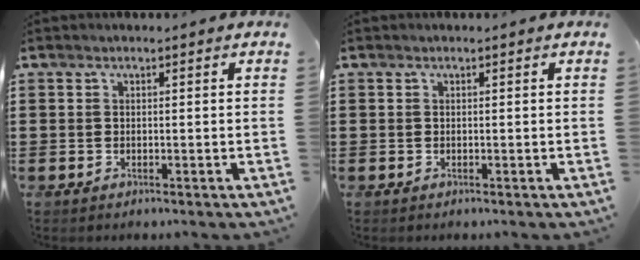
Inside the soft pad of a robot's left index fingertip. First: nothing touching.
{"total": 0.0}